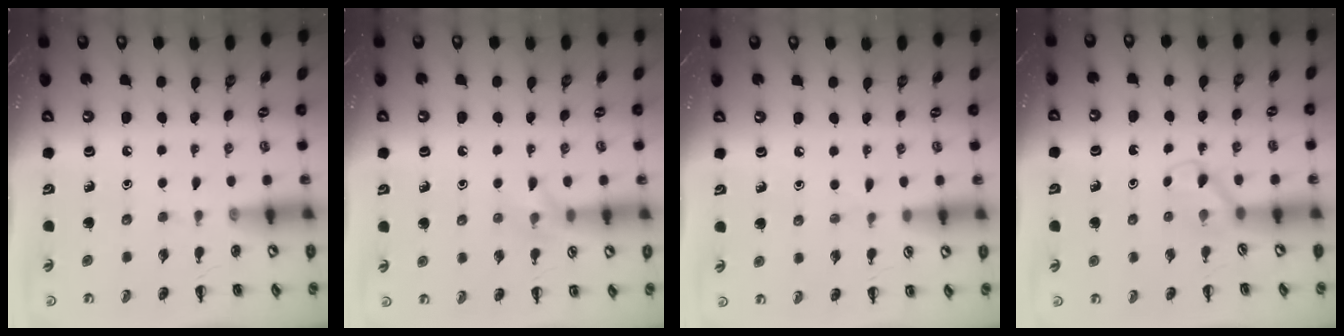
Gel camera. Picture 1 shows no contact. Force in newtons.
{"total": 7.9, "press": 7.7, "slide": 1.6}
{"total": 3.8, "press": 3.6, "slide": 1.4}
{"total": 2.6, "press": 2.4, "slide": 0.9}